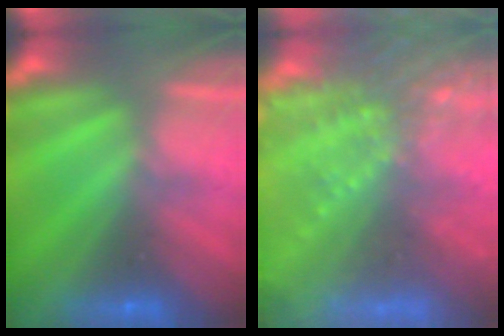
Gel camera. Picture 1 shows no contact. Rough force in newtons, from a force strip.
{"total": 6.9}